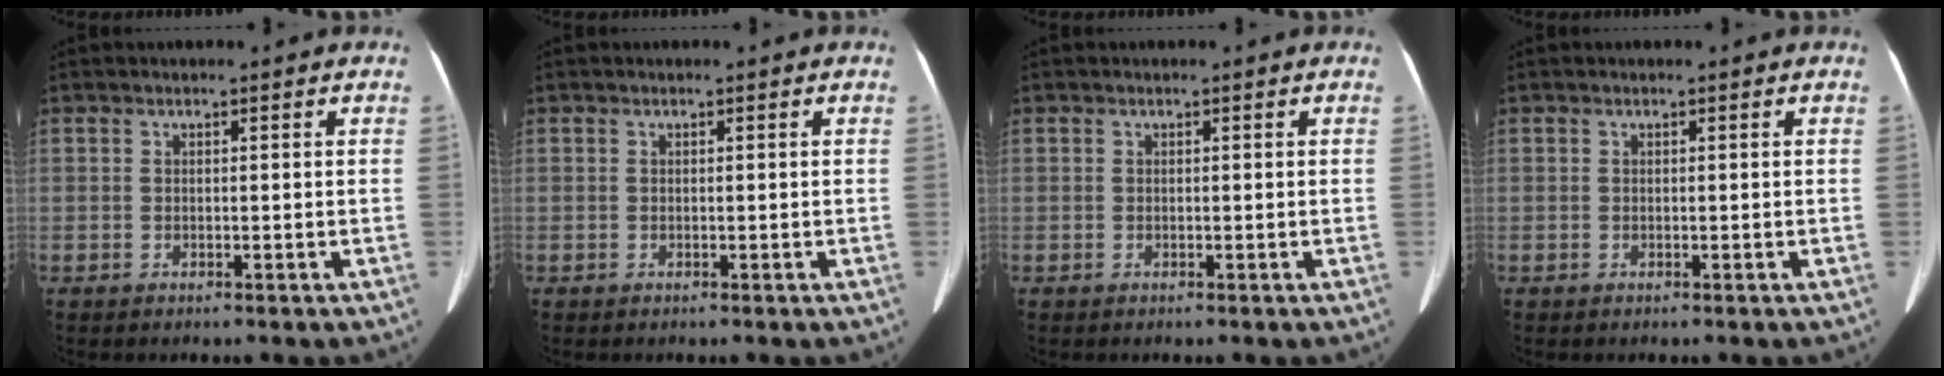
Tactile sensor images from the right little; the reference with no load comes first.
{"total": 0.0}
{"total": 0.0}
{"total": 0.0}